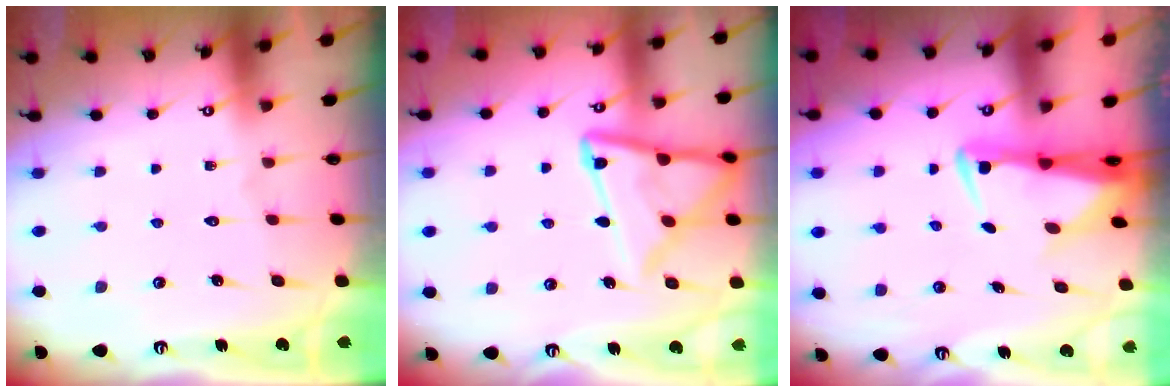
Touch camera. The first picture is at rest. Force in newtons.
{"total": 15.9, "press": 15.9, "slide": 1.7}
{"total": 3.3, "press": 3.2, "slide": 0.6}